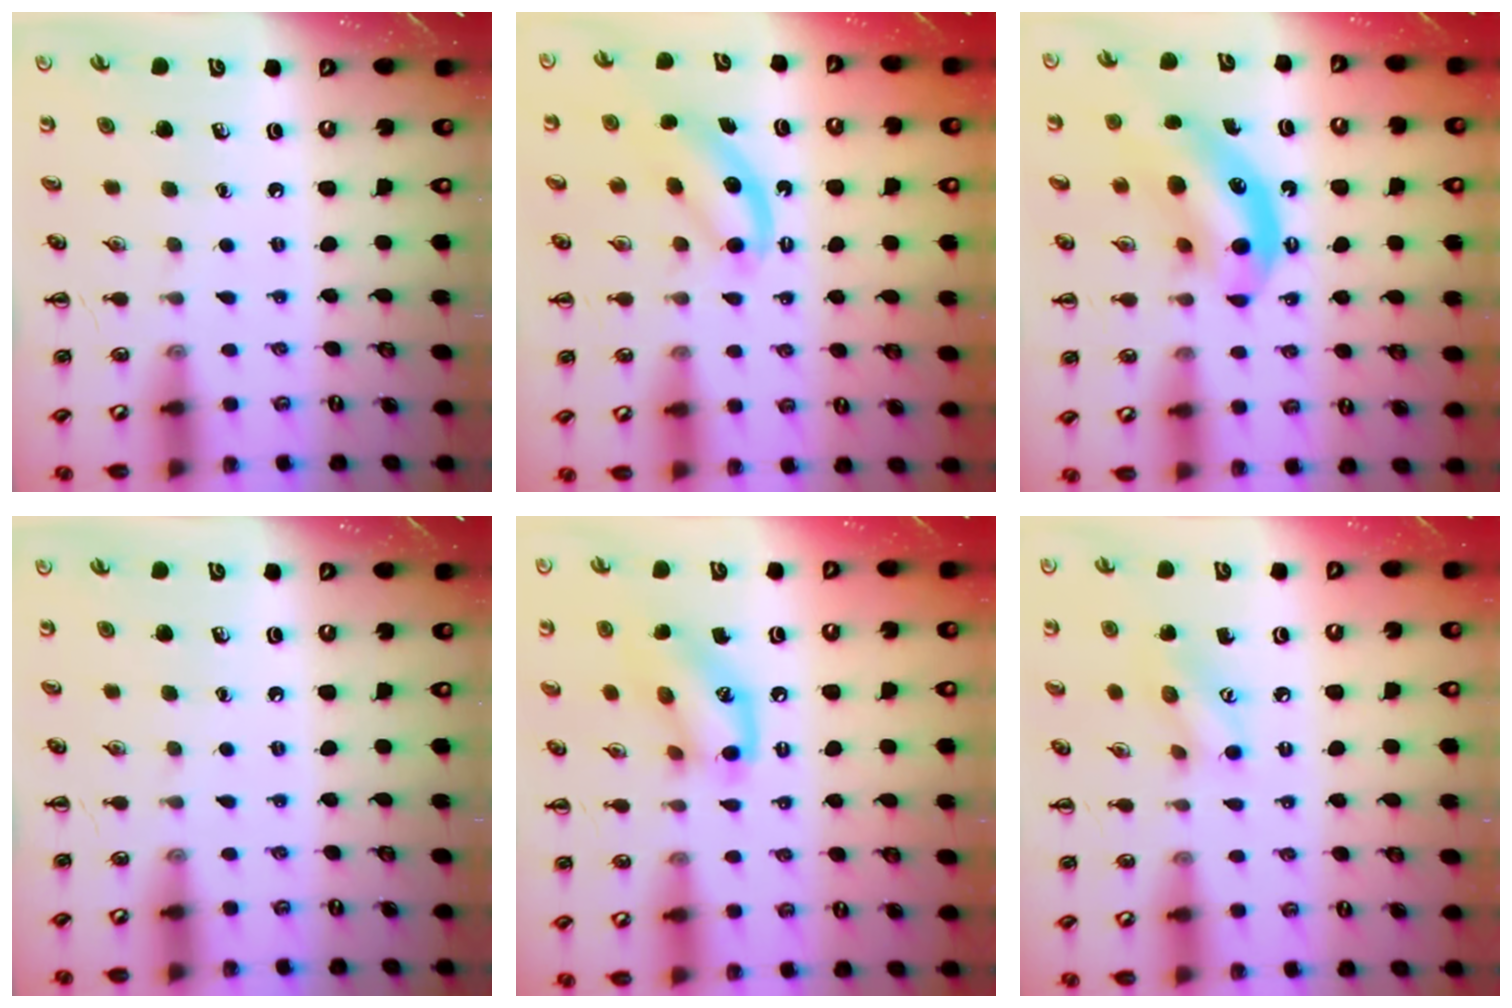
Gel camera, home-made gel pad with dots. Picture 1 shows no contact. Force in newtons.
{"total": 5.3, "press": 5.2, "slide": 1.1}
{"total": 10.7, "press": 10.4, "slide": 2.6}
{"total": 0.0}
{"total": 12.0, "press": 12.0, "slide": 0.7}
{"total": 7.7, "press": 7.6, "slide": 0.8}